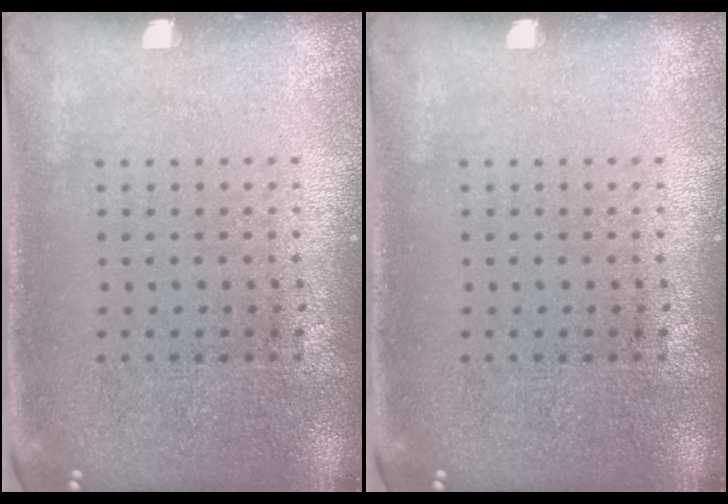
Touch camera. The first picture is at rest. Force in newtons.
{"total": 0.0}